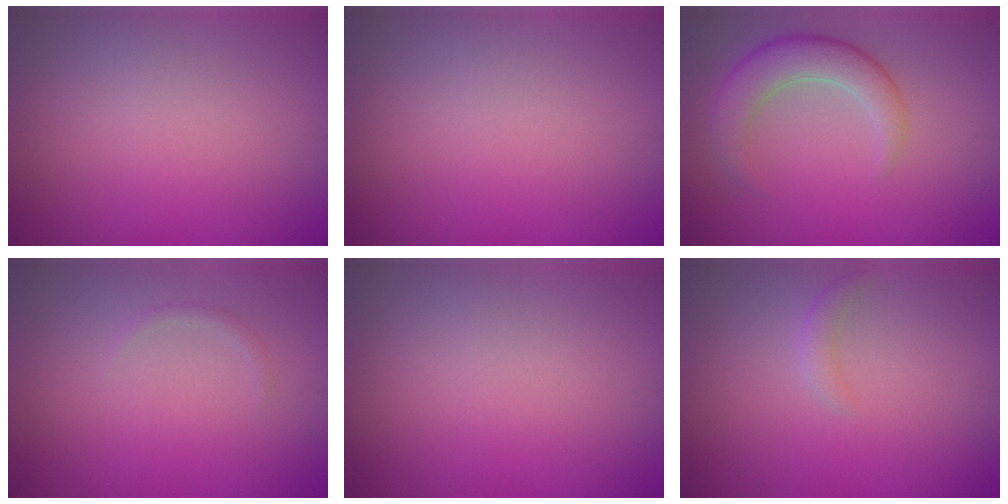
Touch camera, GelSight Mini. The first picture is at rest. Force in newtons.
{"total": 0.0}
{"total": 5.3, "press": 5.3, "slide": 0.1}
{"total": 0.6, "press": 0.6, "slide": 0.0}
{"total": 0.0}
{"total": 1.0, "press": 1.0, "slide": 0.1}